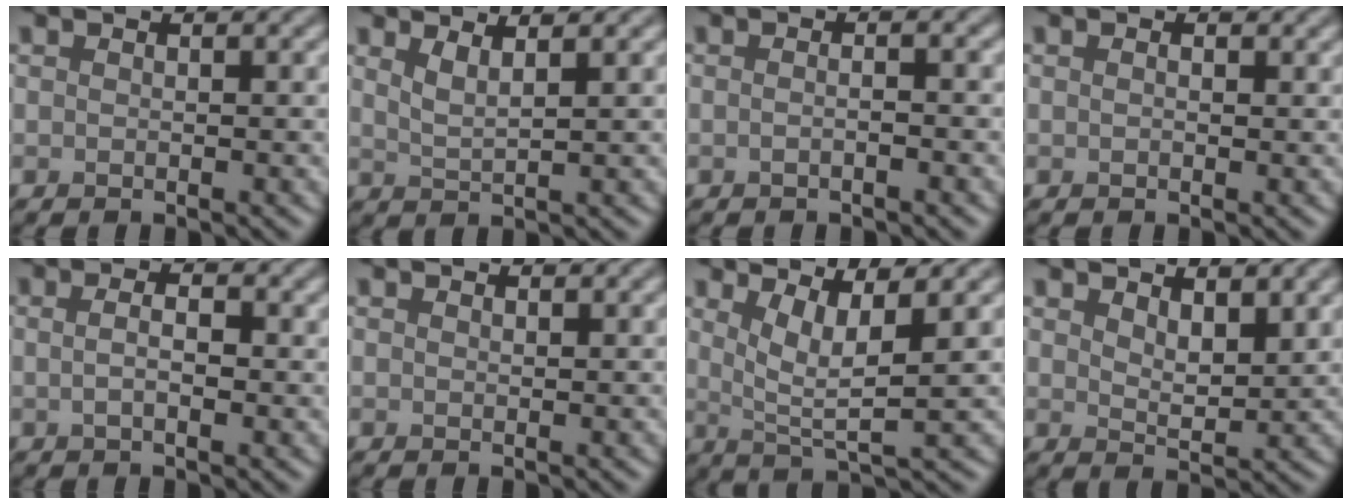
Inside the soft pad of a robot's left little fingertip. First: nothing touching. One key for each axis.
{"total": 2.2, "fx": 1.5, "fy": 0.6, "fz": 1.5, "tx": -0.022, "ty": -0.002, "tz": 0.026}
{"total": 1.9, "fx": -0.1, "fy": 0.7, "fz": 1.7, "tx": -0.010, "ty": -0.007, "tz": -0.019}
{"total": 0.6, "fx": 0.3, "fy": 0.3, "fz": 0.5, "tx": -0.009, "ty": -0.001, "tz": 0.002}
{"total": 2.8, "fx": 0.5, "fy": 1.2, "fz": 2.5, "tx": -0.036, "ty": -0.003, "tz": -0.001}
{"total": 0.6, "fx": 0.5, "fy": 0.2, "fz": 0.2, "tx": -0.003, "ty": 0.001, "tz": 0.010}
{"total": 4.6, "fx": 1.8, "fy": 1.0, "fz": 4.1, "tx": -0.071, "ty": -0.008, "tz": 0.036}
{"total": 3.5, "fx": 2.2, "fy": 1.4, "fz": 2.4, "tx": -0.044, "ty": -0.007, "tz": 0.040}